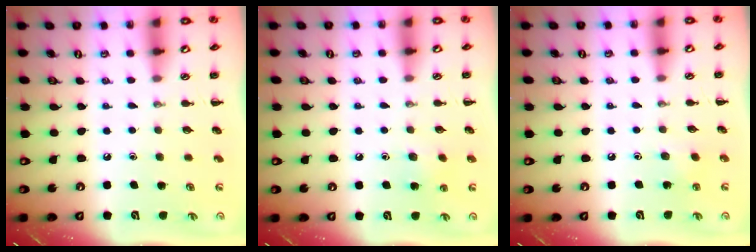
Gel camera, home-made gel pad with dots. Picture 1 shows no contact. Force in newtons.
{"total": 6.8, "press": 6.6, "slide": 1.7}
{"total": 4.8, "press": 4.6, "slide": 1.4}